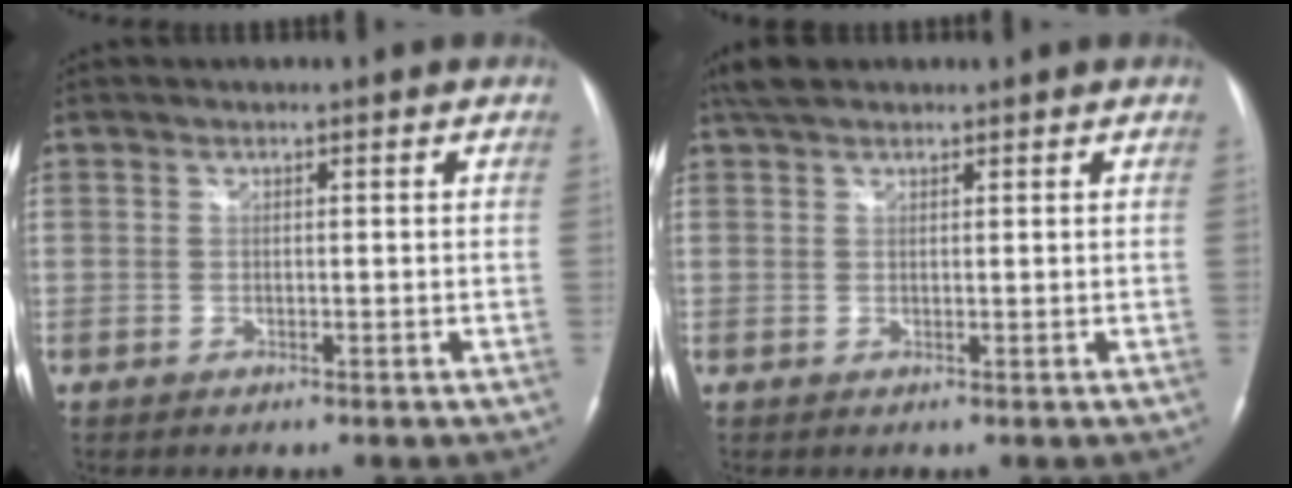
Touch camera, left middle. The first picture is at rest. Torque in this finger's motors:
{"motor_torque": [0.40, -0.27, -0.06, 0.04]}